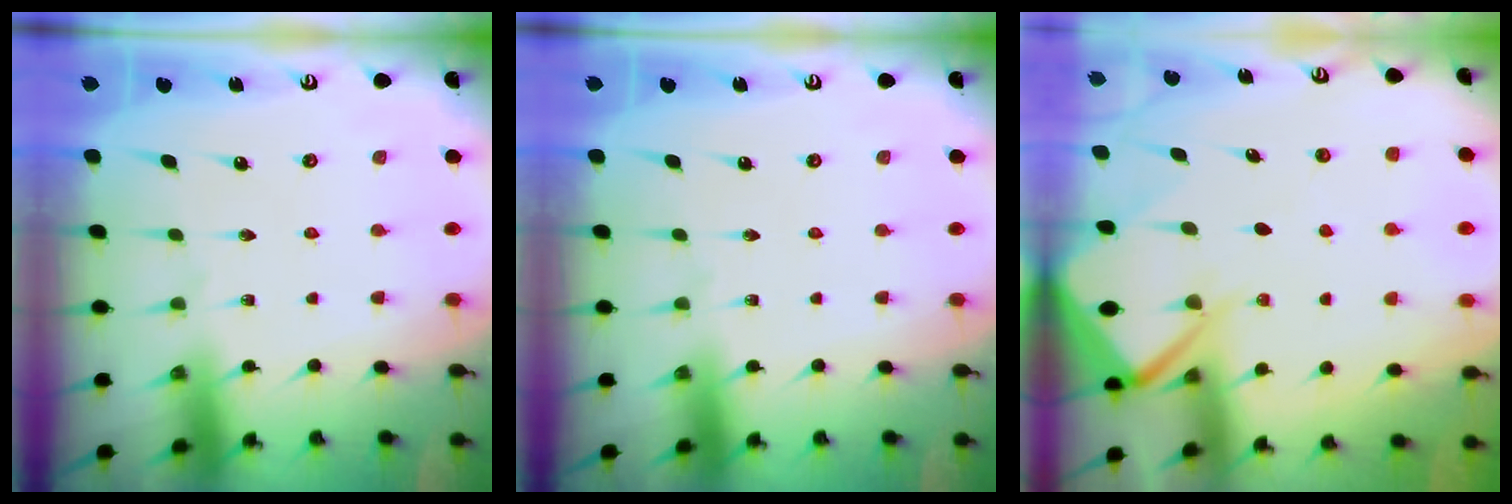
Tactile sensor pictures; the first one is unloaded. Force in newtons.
{"total": 0.0}
{"total": 9.0, "press": 9.0, "slide": 0.9}